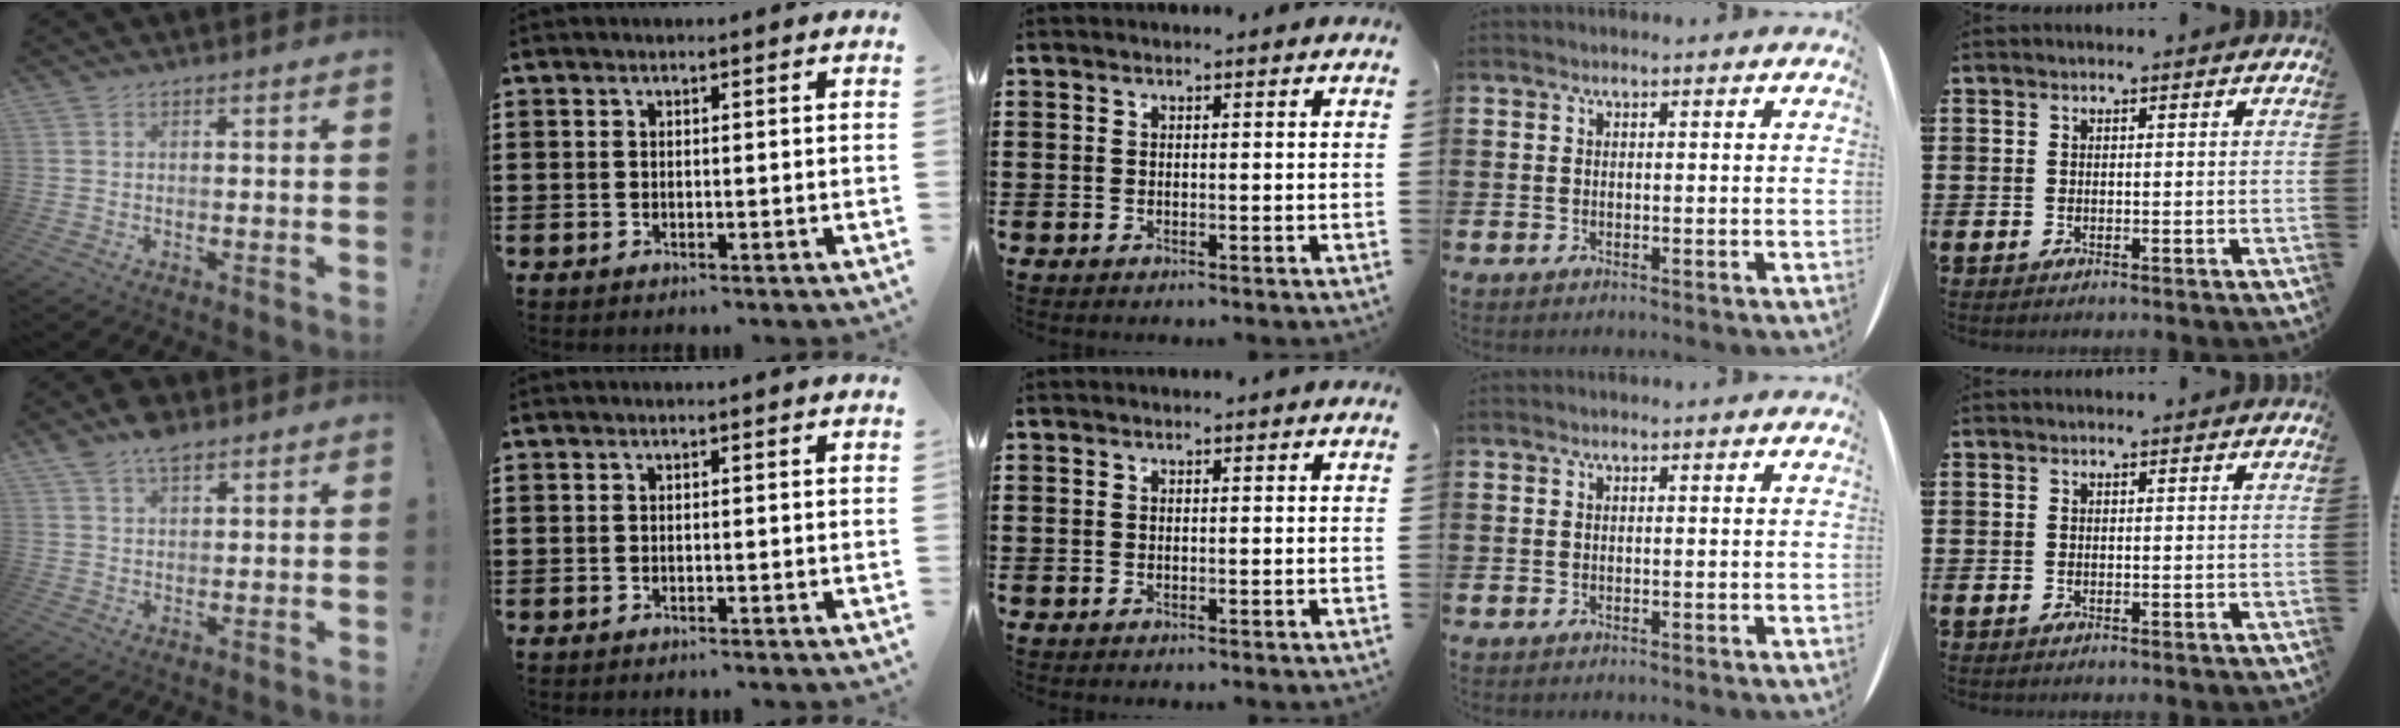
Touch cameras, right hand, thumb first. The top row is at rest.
{"thumb": {"total": 6.7, "force": [4.9, 3.2, 3.1], "torque": [-0.039, -0.024, 0.088]}}